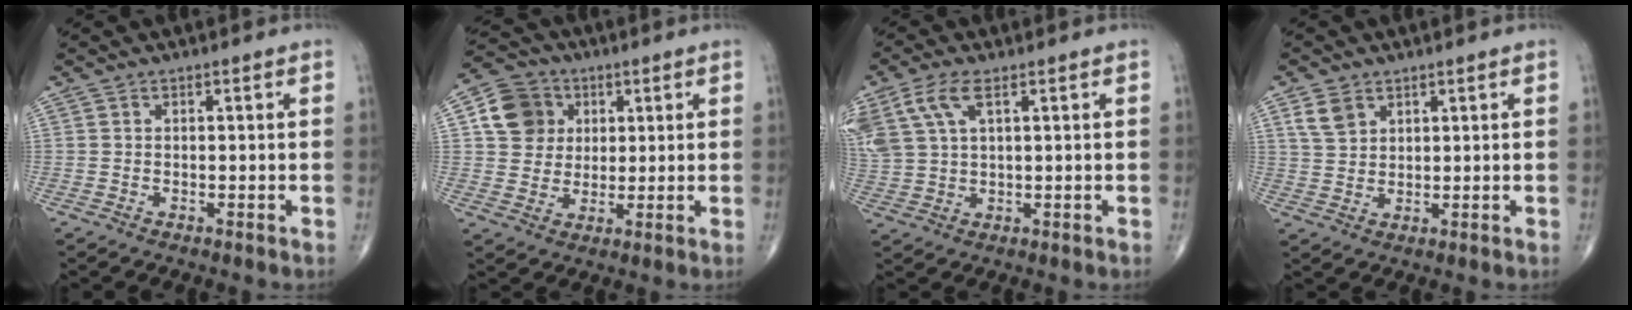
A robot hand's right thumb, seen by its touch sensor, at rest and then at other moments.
{"total": 9.8, "force": [2.7, 8.7, 3.6], "torque": [-0.042, -0.001, 0.041]}
{"total": 9.8, "force": [4.5, 4.6, 7.4], "torque": [-0.187, 0.004, 0.095]}
{"total": 4.5, "force": [2.5, 3.1, 2.1], "torque": [-0.032, -0.009, 0.054]}